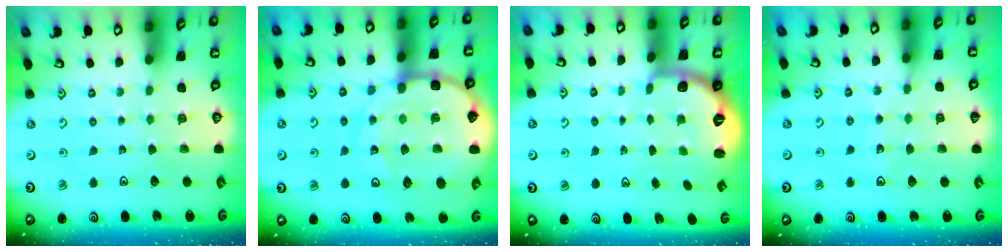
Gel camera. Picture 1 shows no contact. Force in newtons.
{"total": 19.5, "press": 19.1, "slide": 3.9}
{"total": 2.7, "press": 1.6, "slide": 2.1}
{"total": 6.2, "press": 5.9, "slide": 2.1}